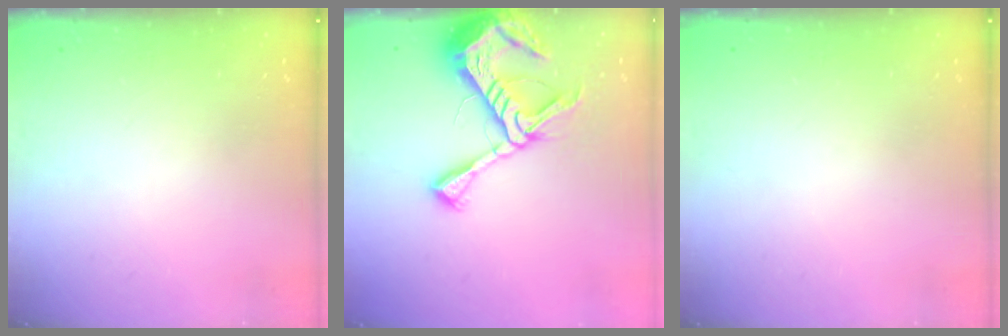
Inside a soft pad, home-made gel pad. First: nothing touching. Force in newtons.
{"total": 14.1, "press": 14.0, "slide": 1.4}
{"total": 0.0}